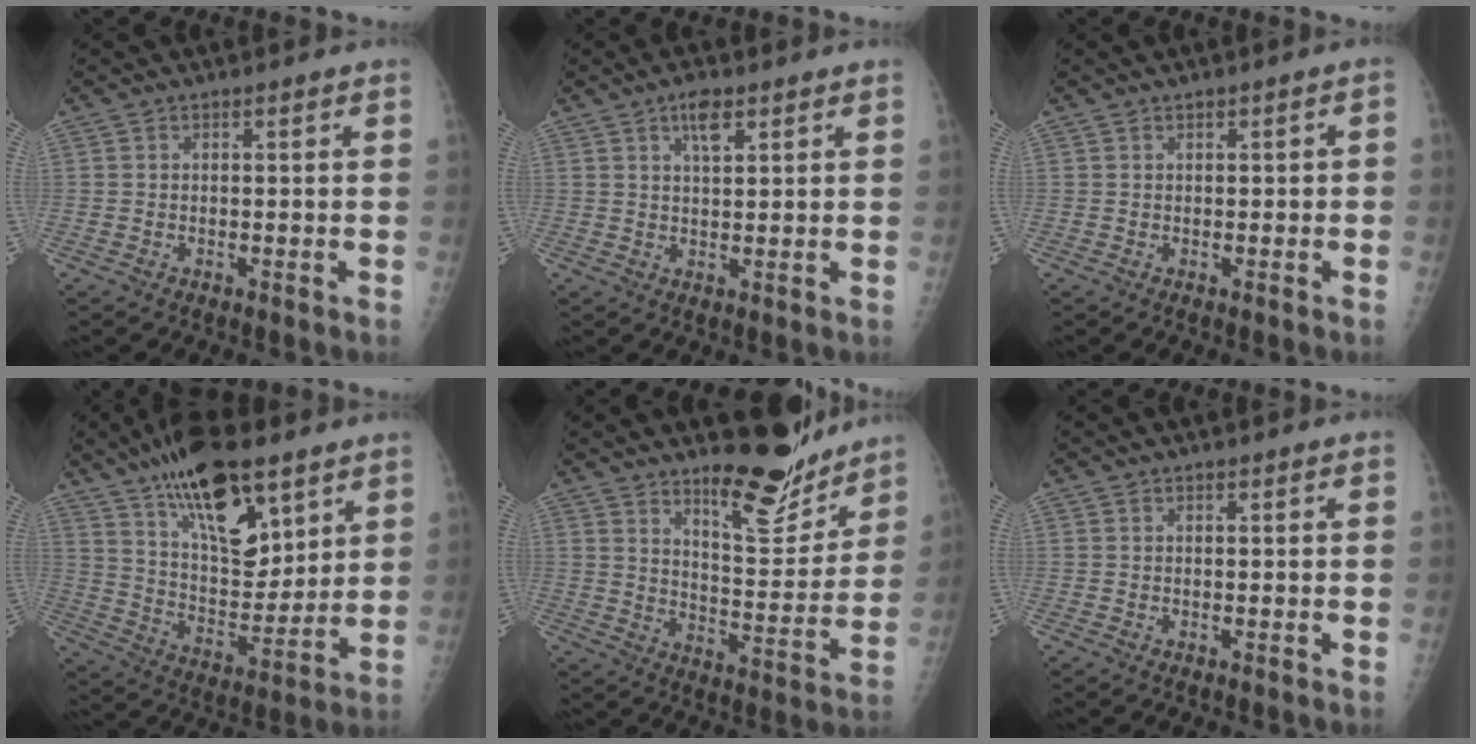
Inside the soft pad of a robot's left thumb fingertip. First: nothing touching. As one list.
[{"total": 4.0, "force": [2.2, 1.5, 2.9], "torque": [-0.045, -0.008, 0.038]}, {"total": 1.0, "force": [0.0, 0.6, 0.8], "torque": [-0.005, 0.010, -0.001]}, {"total": 20.5, "force": [12.4, 8.8, 13.7], "torque": [-0.196, -0.062, 0.221]}, {"total": 13.2, "force": [10.8, 3.9, 6.5], "torque": [-0.055, -0.093, 0.171]}, {"total": 0.0}]